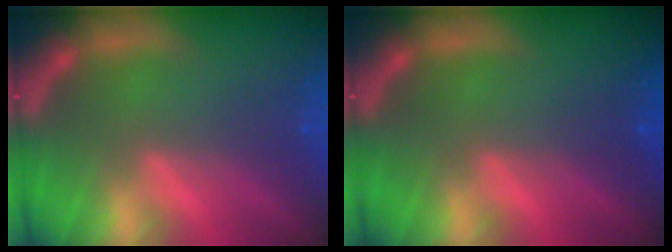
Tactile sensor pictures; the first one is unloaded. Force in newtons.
{"total": 0.0}